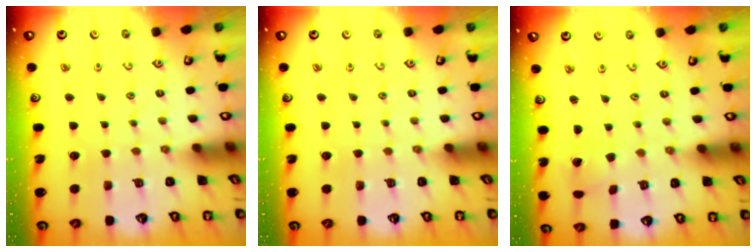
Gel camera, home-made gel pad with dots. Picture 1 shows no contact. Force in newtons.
{"total": 0.0}
{"total": 0.0}